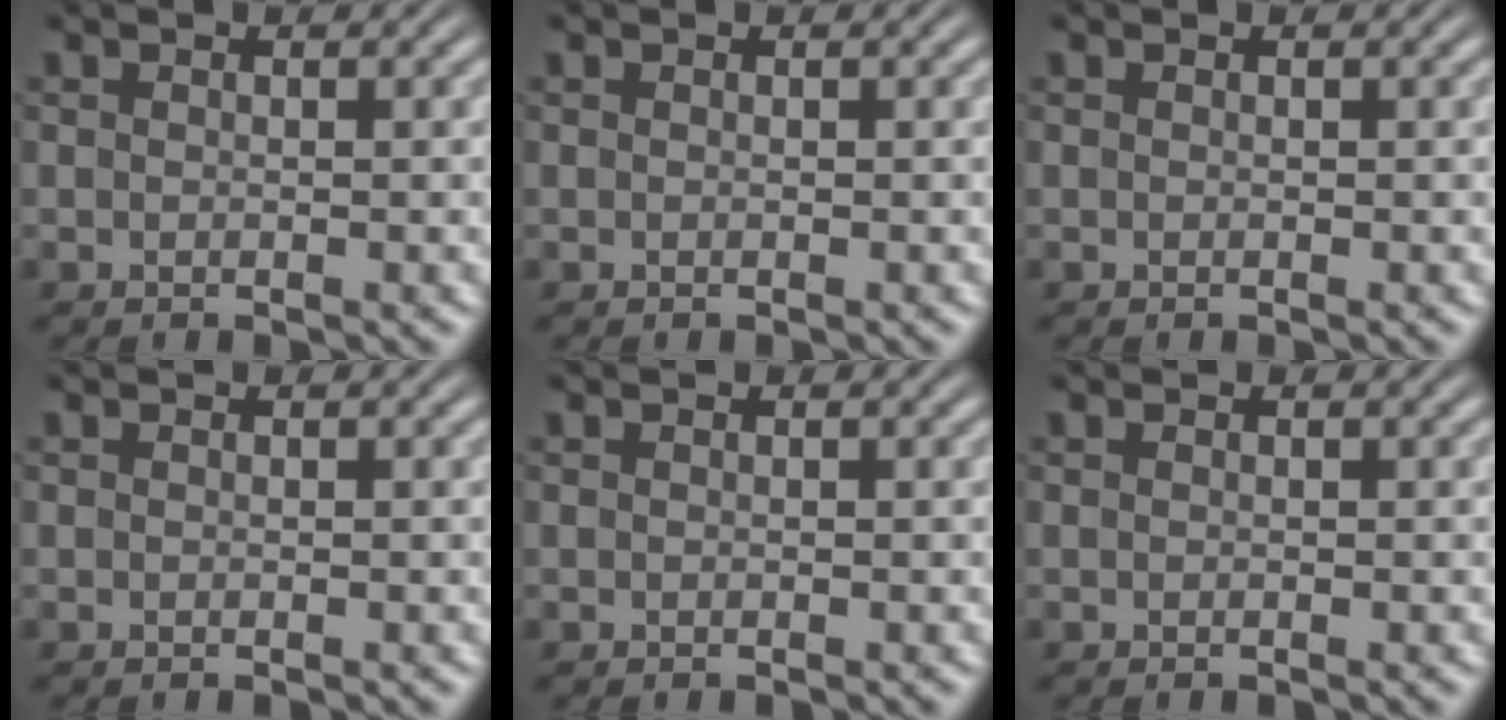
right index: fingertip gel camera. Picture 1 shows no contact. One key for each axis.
{"total": 0.0}
{"total": 0.0}
{"total": 0.0}
{"total": 0.0}
{"total": 0.0}